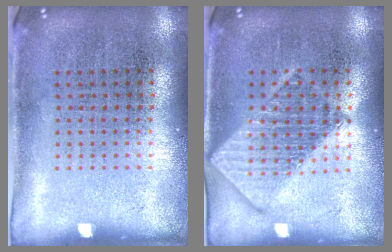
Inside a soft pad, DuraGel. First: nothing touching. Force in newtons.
{"total": 2.8, "press": 2.8, "slide": 0.4}